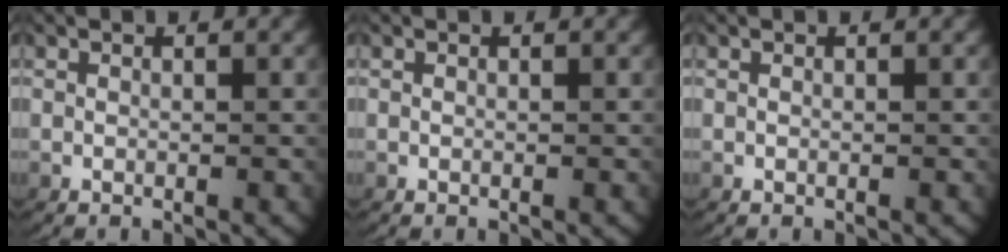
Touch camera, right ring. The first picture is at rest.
{"total": 0.0}
{"total": 0.0}